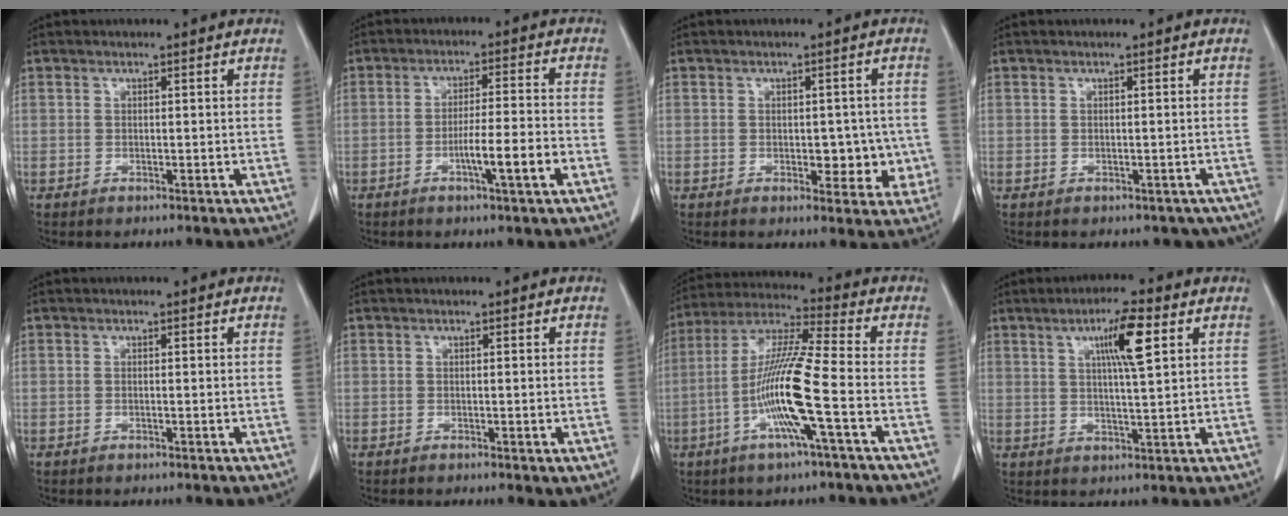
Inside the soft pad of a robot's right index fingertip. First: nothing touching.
{"total": 7.1, "force": [-2.8, -0.2, 6.6], "torque": [-0.106, -0.003, -0.046]}
{"total": 5.4, "force": [-0.9, 3.1, 4.3], "torque": [-0.034, 0.006, -0.006]}
{"total": 3.7, "force": [-2.7, 2.3, 1.1], "torque": [0.002, 0.014, -0.028]}
{"total": 0.0}
{"total": 1.3, "force": [-0.2, 0.2, 1.2], "torque": [-0.020, -0.005, 0.000]}
{"total": 13.4, "force": [-3.9, -0.4, 12.8], "torque": [-0.258, -0.003, -0.083]}
{"total": 7.4, "force": [2.9, 0.2, 6.8], "torque": [-0.118, 0.004, 0.049]}